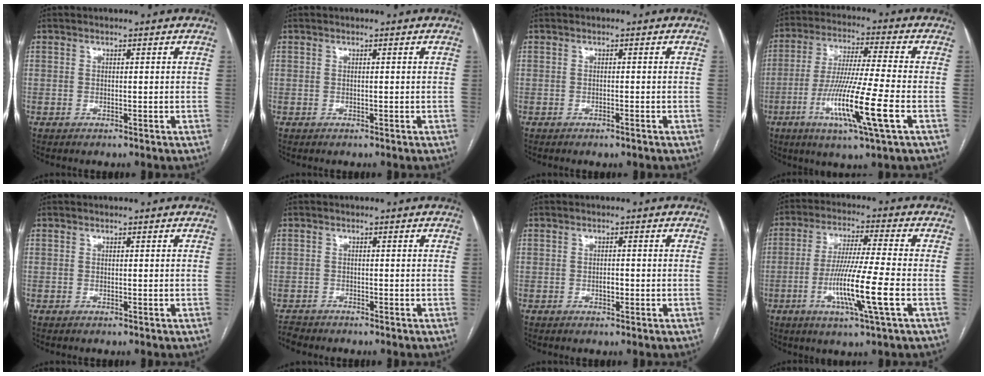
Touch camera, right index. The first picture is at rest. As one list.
[{"total": 0.0}, {"total": 0.9, "force": [-0.7, 0.1, 0.6], "torque": [-0.016, -0.003, -0.007]}, {"total": 14.5, "force": [-5.0, -0.4, 13.6], "torque": [-0.269, -0.024, -0.095]}, {"total": 0.0}, {"total": 1.1, "force": [-1.0, 0.3, -0.3], "torque": [0.003, -0.004, -0.019]}, {"total": 1.3, "force": [-0.4, 0.6, 1.1], "torque": [-0.020, 0.001, -0.007]}, {"total": 11.6, "force": [-3.4, -0.7, 11.1], "torque": [-0.215, -0.017, -0.069]}]